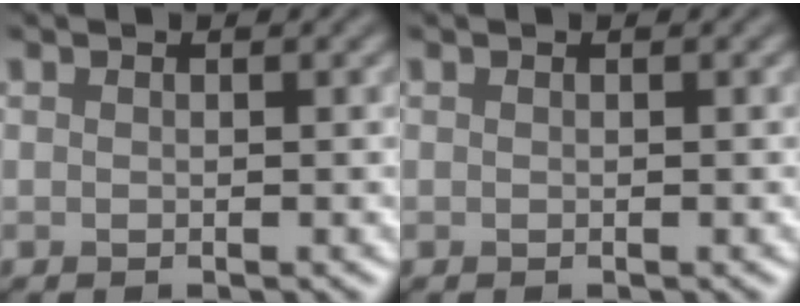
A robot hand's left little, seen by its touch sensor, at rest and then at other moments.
{"total": 0.0}